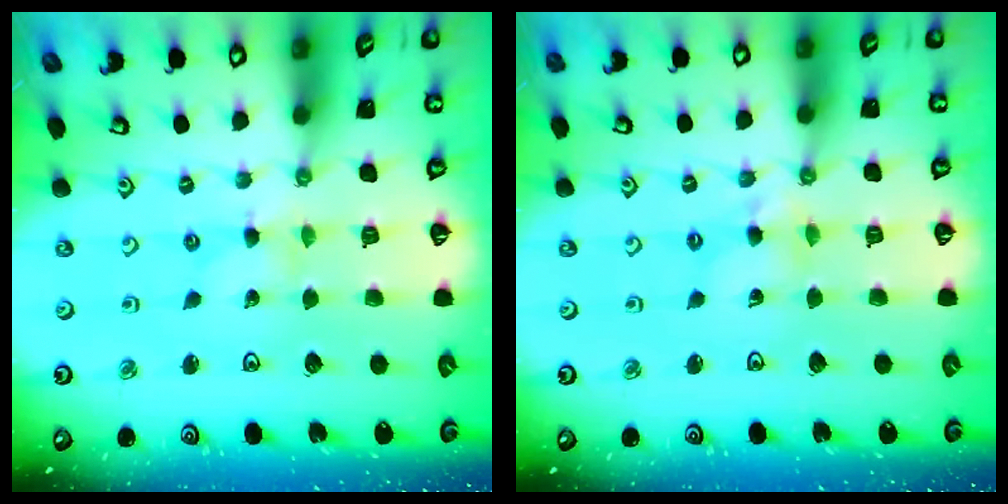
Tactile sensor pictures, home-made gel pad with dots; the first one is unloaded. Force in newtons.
{"total": 4.0, "press": 4.0, "slide": 0.4}